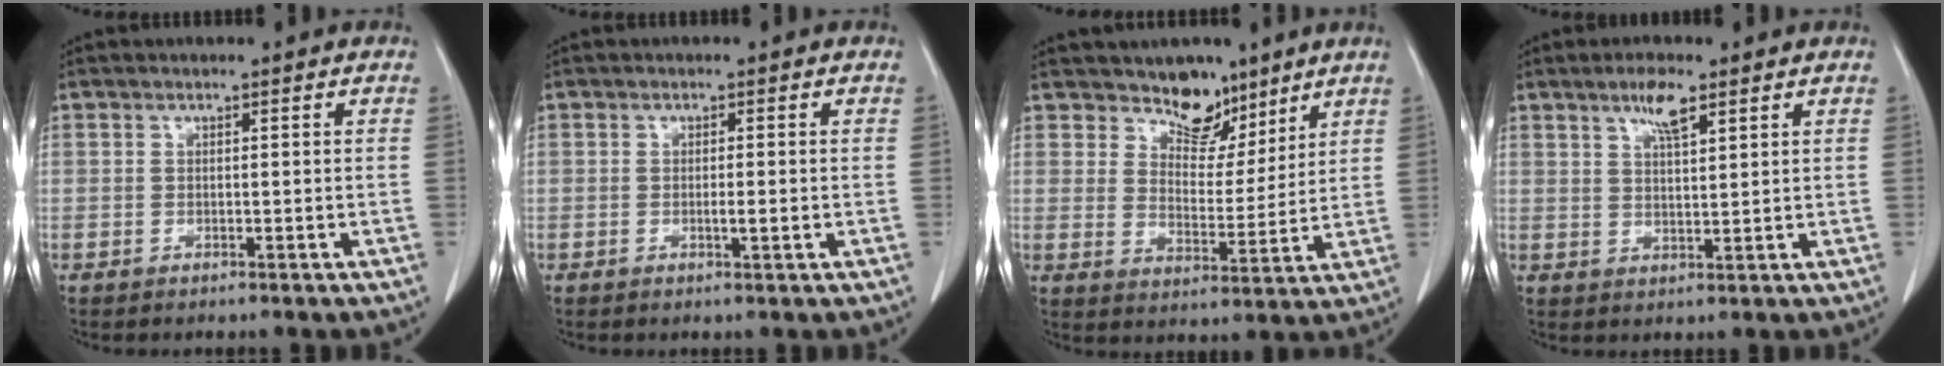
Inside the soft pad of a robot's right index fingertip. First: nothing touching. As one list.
[{"total": 1.6, "force": [-0.3, 0.1, 1.6], "torque": [-0.028, -0.001, -0.003]}, {"total": 7.4, "force": [5.8, 3.9, 2.4], "torque": [-0.023, -0.008, 0.099]}, {"total": 4.6, "force": [3.0, 0.9, 3.4], "torque": [-0.064, 0.003, 0.052]}]